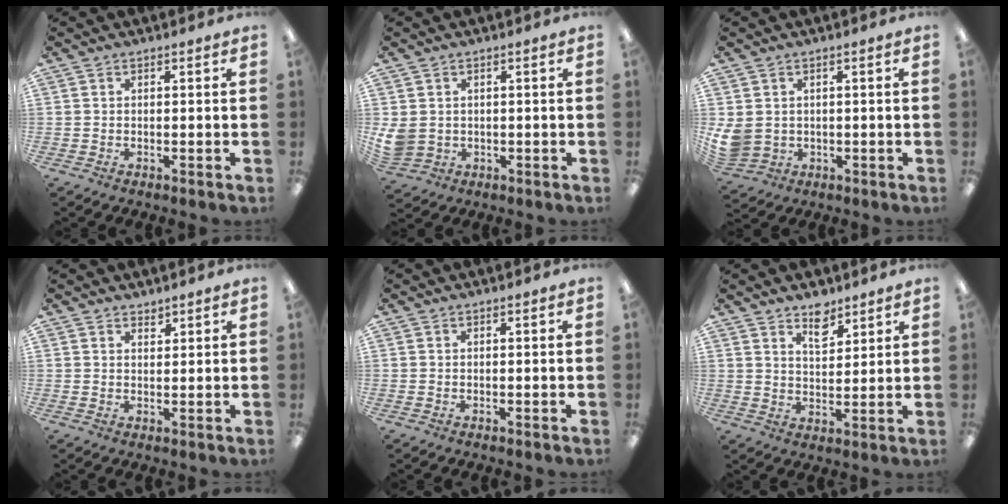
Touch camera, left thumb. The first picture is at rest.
{"total": 4.4, "force": [0.6, 3.9, 1.7], "torque": [-0.050, 0.002, 0.014]}
{"total": 5.2, "force": [0.9, 4.7, 2.2], "torque": [-0.065, -0.001, 0.020]}
{"total": 1.7, "force": [1.6, 0.5, -0.1], "torque": [0.008, -0.008, 0.030]}
{"total": 0.0}
{"total": 6.6, "force": [5.0, 3.3, 2.6], "torque": [-0.025, -0.027, 0.087]}